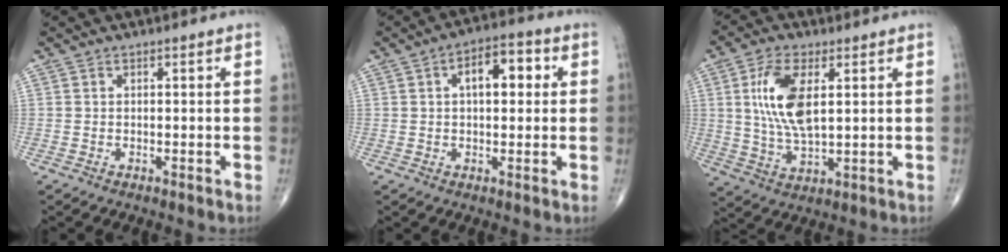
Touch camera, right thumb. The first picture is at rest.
{"total": 8.3, "force": [1.9, 4.3, 6.9], "torque": [-0.084, 0.018, 0.021]}
{"total": 12.6, "force": [3.5, 5.9, 10.5], "torque": [-0.208, -0.015, 0.072]}